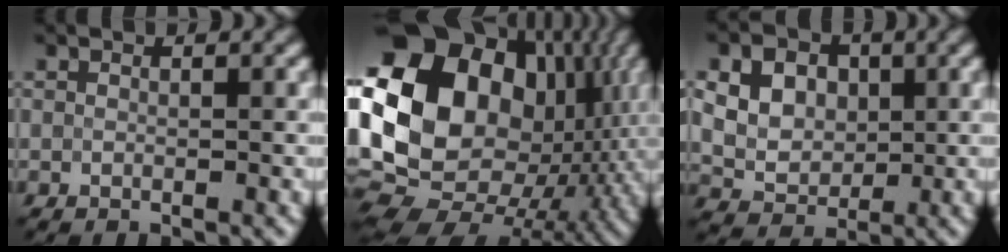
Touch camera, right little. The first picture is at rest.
{"total": 19.7, "force": [2.2, 14.7, 13.0], "torque": [-0.254, 0.014, 0.055]}
{"total": 9.3, "force": [3.3, 7.3, 4.8], "torque": [-0.083, 0.035, 0.051]}